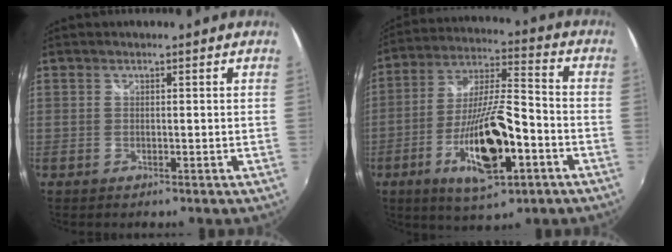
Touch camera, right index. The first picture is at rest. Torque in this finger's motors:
{"motor_torque": [1.14, 1.00, 0.77, 0.16]}